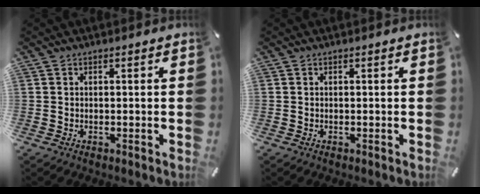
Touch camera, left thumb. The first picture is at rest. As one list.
[{"total": 0.0}]